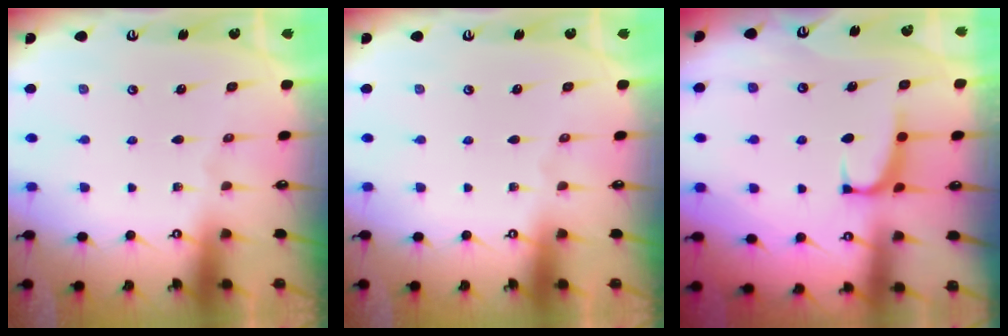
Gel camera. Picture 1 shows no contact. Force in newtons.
{"total": 0.0}
{"total": 1.0, "press": 0.6, "slide": 0.7}